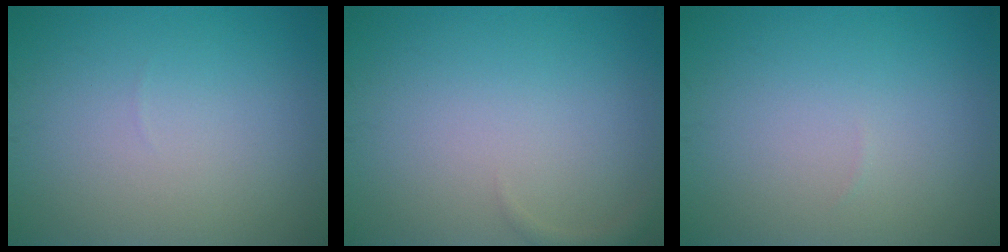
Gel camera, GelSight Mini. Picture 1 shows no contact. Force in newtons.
{"total": 0.7, "press": 0.7, "slide": 0.1}
{"total": 0.0}